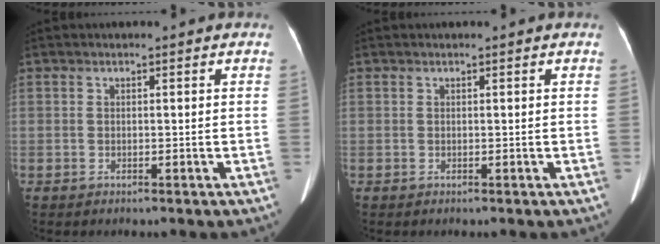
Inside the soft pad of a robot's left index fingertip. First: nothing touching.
{"total": 0.0}